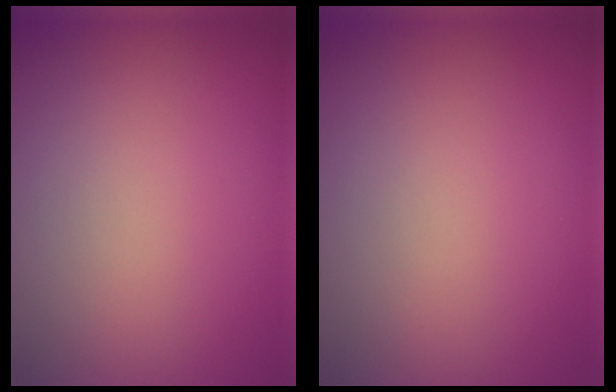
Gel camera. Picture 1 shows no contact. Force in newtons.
{"total": 0.0}